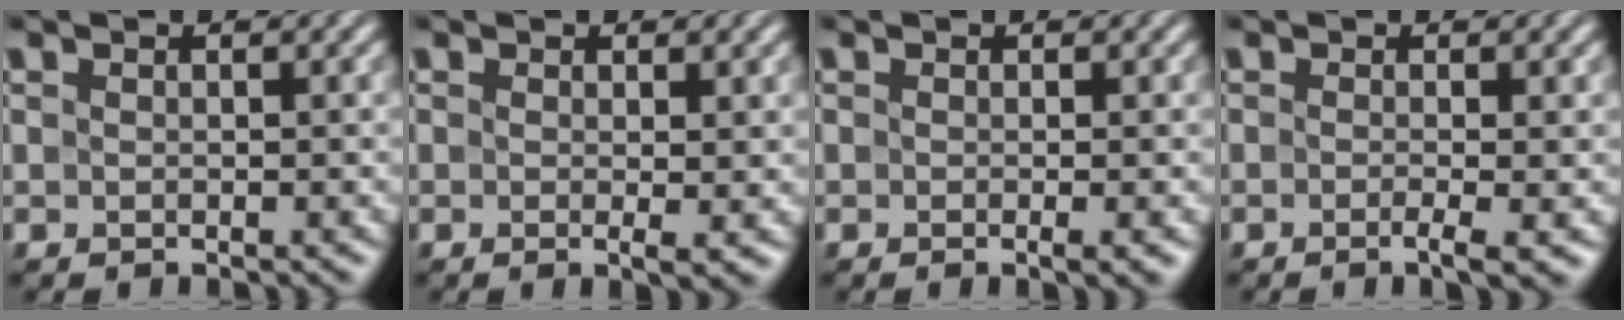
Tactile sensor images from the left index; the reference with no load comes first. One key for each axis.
{"total": 1.7, "fx": 0.0, "fy": 0.2, "fz": 1.6, "tx": -0.021, "ty": -0.012, "tz": 0.000}
{"total": 1.4, "fx": -0.4, "fy": 0.3, "fz": 1.3, "tx": -0.014, "ty": -0.005, "tz": -0.011}
{"total": 2.4, "fx": -0.7, "fy": 0.6, "fz": 2.3, "tx": -0.027, "ty": -0.008, "tz": -0.013}